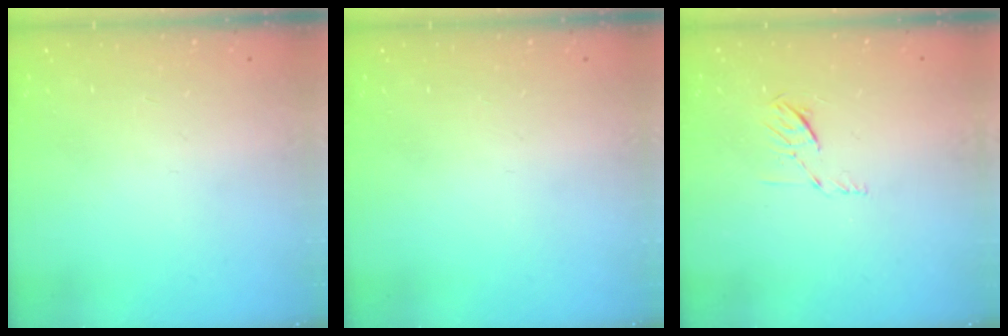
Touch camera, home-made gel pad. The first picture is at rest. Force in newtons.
{"total": 0.0}
{"total": 5.2, "press": 5.1, "slide": 0.9}